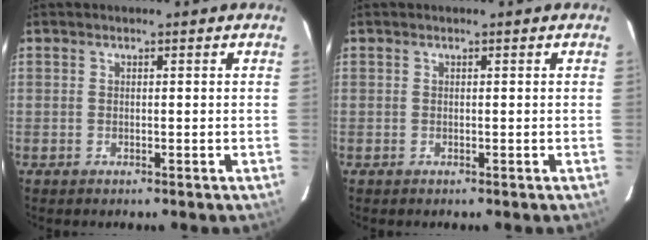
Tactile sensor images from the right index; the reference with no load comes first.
{"total": 0.0}